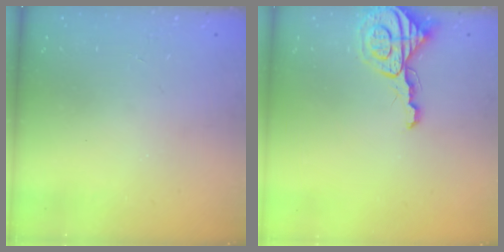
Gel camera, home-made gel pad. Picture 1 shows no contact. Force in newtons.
{"total": 6.8, "press": 6.8, "slide": 0.5}